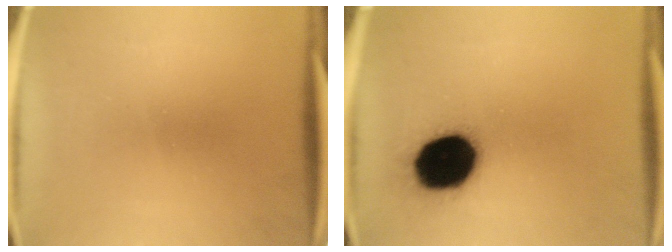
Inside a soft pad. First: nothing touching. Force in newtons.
{"total": 19.7}